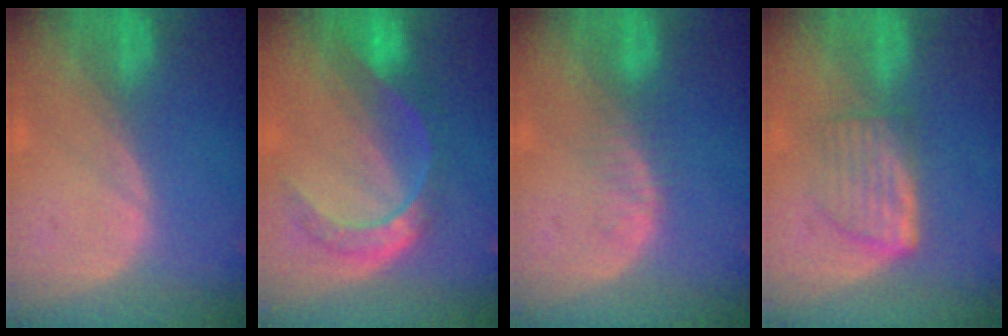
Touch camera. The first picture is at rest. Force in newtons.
{"total": 8.0, "press": 6.7, "slide": 4.4}
{"total": 2.3, "press": 2.3, "slide": 0.3}
{"total": 6.0, "press": 5.4, "slide": 2.7}